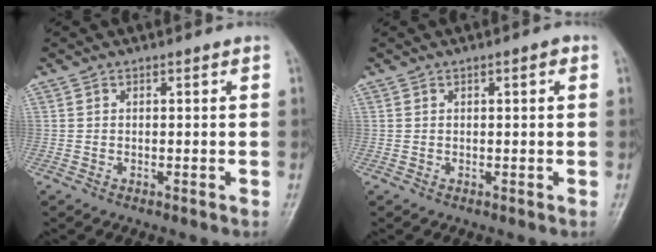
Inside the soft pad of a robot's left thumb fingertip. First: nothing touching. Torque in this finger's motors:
{"motor_torque": [-0.06, 0.06, -0.03, -0.18, 0.07]}